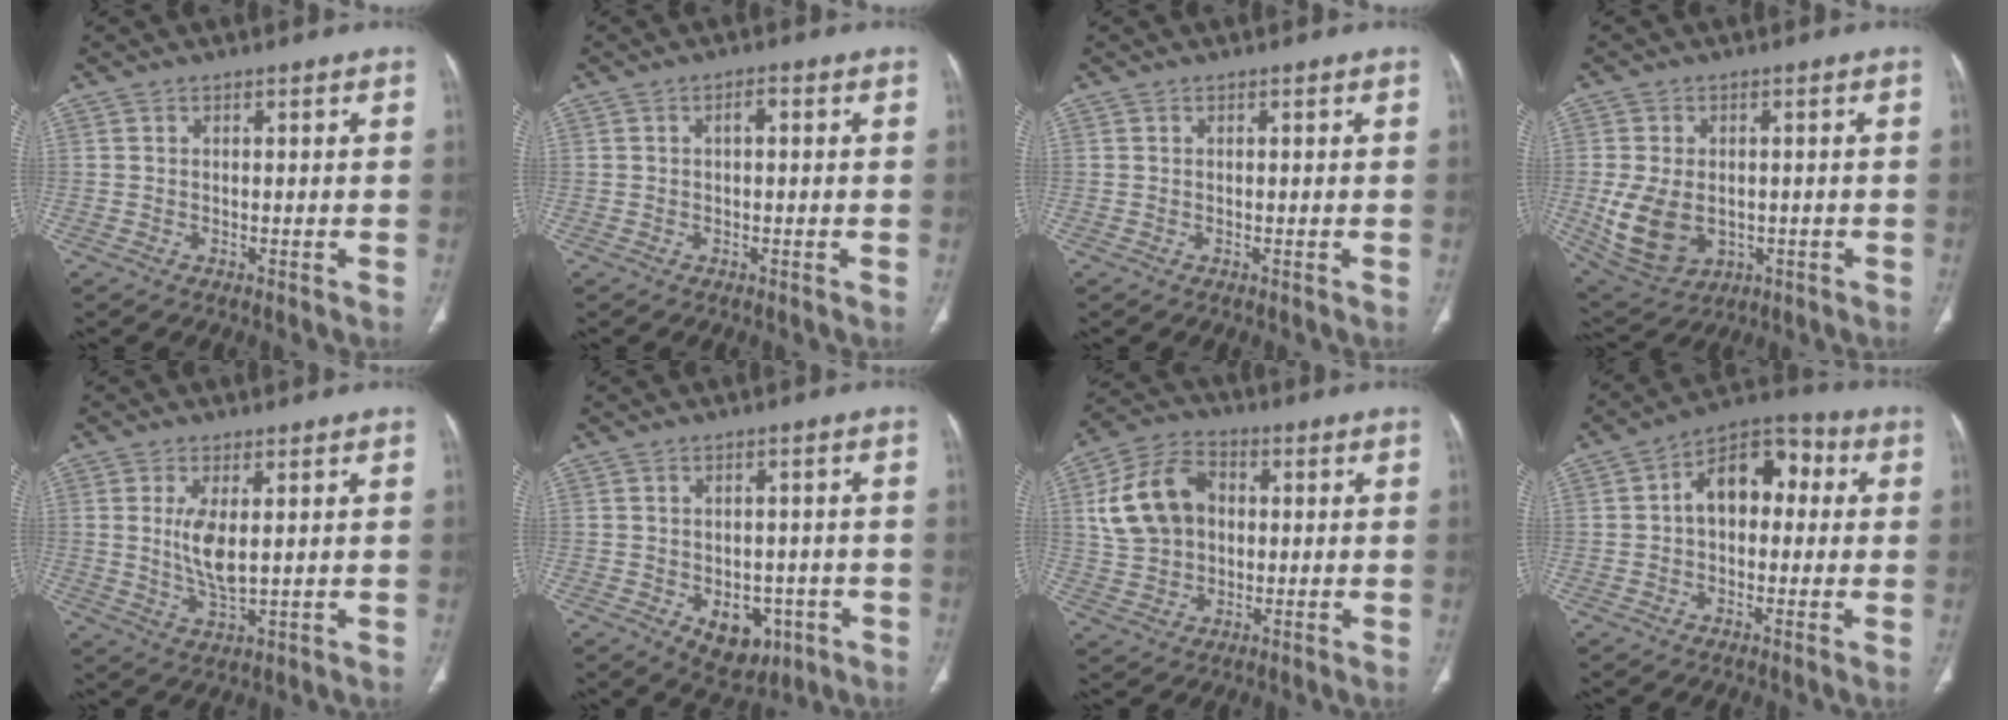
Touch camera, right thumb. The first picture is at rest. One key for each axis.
{"total": 1.5, "fx": 0.1, "fy": 0.8, "fz": 1.3, "tx": -0.022, "ty": 0.005, "tz": -0.001}
{"total": 0.0}
{"total": 11.3, "fx": -1.5, "fy": 8.0, "fz": 7.9, "tx": -0.142, "ty": -0.002, "tz": -0.002}
{"total": 6.5, "fx": 1.2, "fy": 2.3, "fz": 5.9, "tx": -0.122, "ty": -0.020, "tz": 0.031}
{"total": 8.5, "fx": -3.0, "fy": 5.8, "fz": 5.4, "tx": -0.043, "ty": 0.011, "tz": -0.025}
{"total": 13.2, "fx": 2.1, "fy": 9.9, "fz": 8.5, "tx": -0.145, "ty": 0.019, "tz": 0.035}
{"total": 11.6, "fx": 1.3, "fy": 7.6, "fz": 8.7, "tx": -0.105, "ty": 0.037, "tz": 0.007}